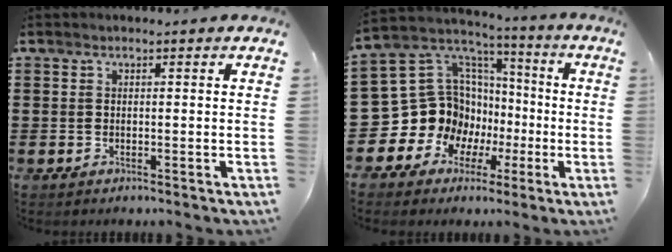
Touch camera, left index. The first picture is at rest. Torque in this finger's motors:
{"motor_torque": [1.45, 0.69, 0.54, 0.03]}